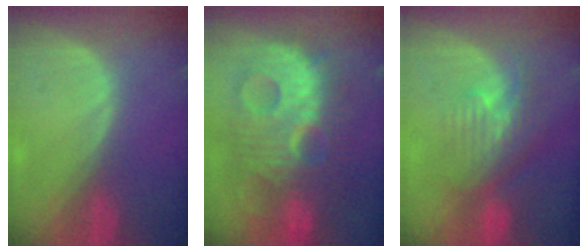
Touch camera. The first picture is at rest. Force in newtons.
{"total": 13.0, "press": 13.0, "slide": 1.0}
{"total": 8.0, "press": 7.2, "slide": 3.6}